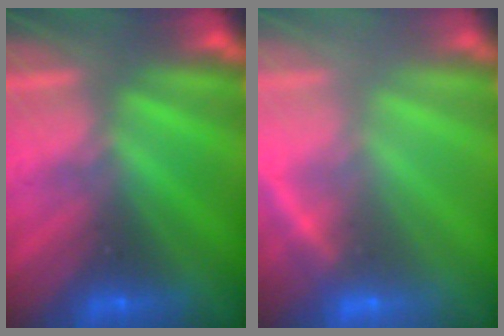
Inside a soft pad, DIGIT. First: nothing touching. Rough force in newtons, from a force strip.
{"total": 2.4}